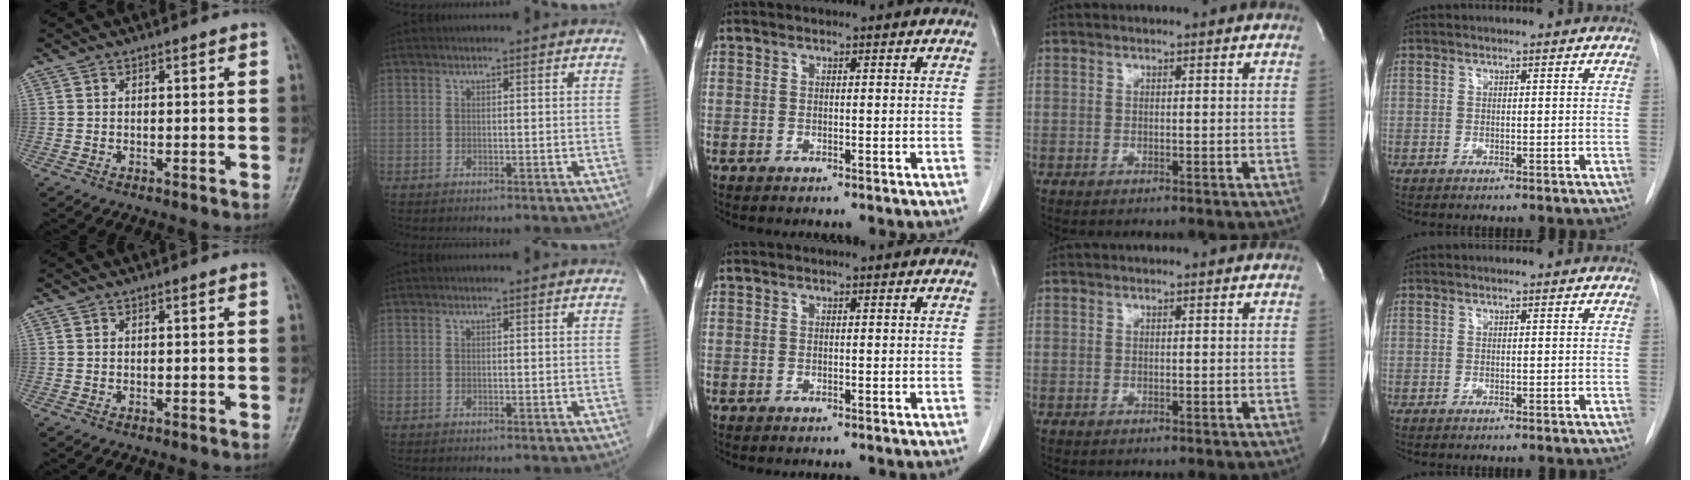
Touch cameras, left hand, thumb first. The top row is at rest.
{}